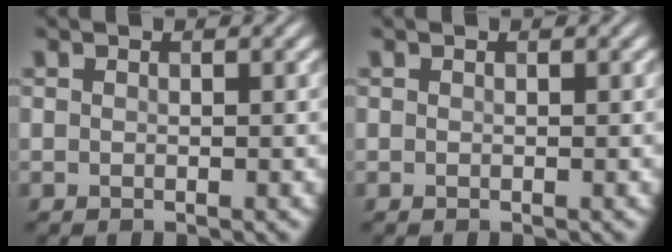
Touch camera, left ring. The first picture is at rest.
{"total": 0.0}